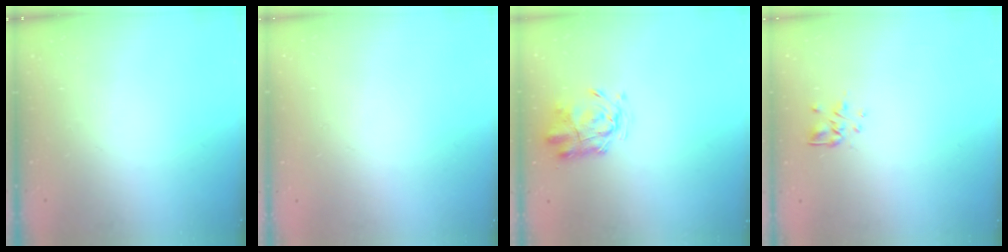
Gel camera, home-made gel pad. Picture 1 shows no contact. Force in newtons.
{"total": 1.8, "press": 1.8, "slide": 0.2}
{"total": 2.3, "press": 2.2, "slide": 0.7}
{"total": 2.9, "press": 2.6, "slide": 1.4}